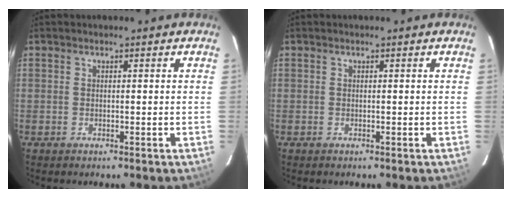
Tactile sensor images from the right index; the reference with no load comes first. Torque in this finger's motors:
{"motor_torque": [0.00, 0.00, 0.03, 0.00]}